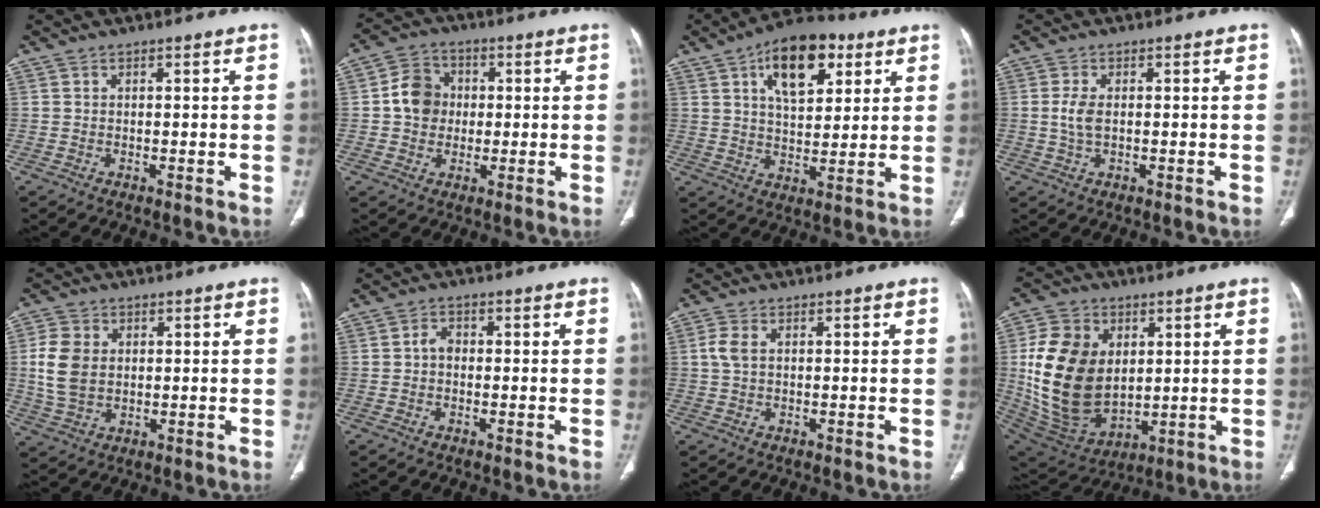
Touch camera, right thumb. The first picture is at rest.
{"total": 7.7, "force": [0.3, 6.7, 3.7], "torque": [-0.042, 0.014, -0.004]}
{"total": 14.5, "force": [6.5, 7.7, 10.5], "torque": [-0.129, -0.011, 0.101]}
{"total": 3.2, "force": [0.1, 1.5, 2.8], "torque": [-0.069, 0.000, 0.002]}
{"total": 8.4, "force": [1.0, 6.2, 5.6], "torque": [-0.112, -0.001, 0.024]}
{"total": 2.0, "force": [-0.3, 1.5, 1.3], "torque": [-0.017, 0.007, -0.012]}
{"total": 2.7, "force": [0.4, 1.6, 2.2], "torque": [-0.063, 0.005, 0.005]}
{"total": 20.7, "force": [2.4, 14.5, 14.5], "torque": [-0.264, -0.017, 0.069]}